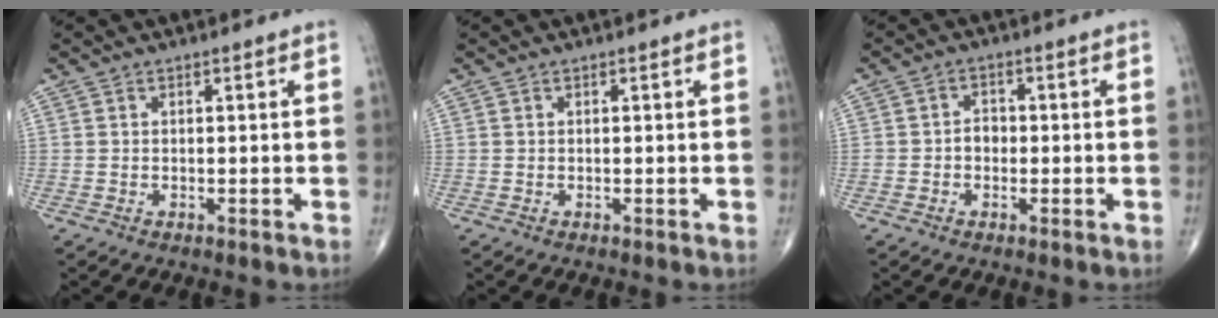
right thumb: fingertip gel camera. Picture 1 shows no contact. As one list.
[{"total": 0.0}, {"total": 2.7, "force": [-0.5, 2.2, 1.5], "torque": [-0.008, 0.010, -0.013]}]